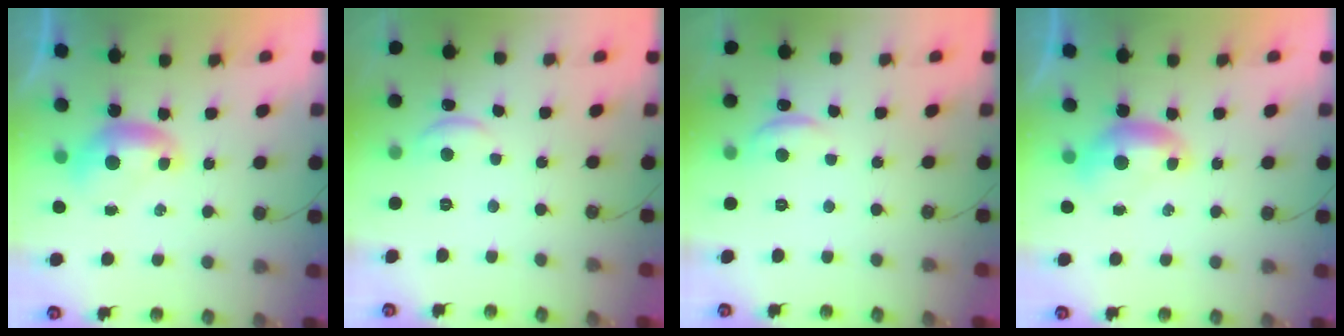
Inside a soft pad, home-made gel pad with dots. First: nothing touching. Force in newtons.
{"total": 0.5, "press": 0.4, "slide": 0.3}
{"total": 2.6, "press": 2.5, "slide": 0.7}
{"total": 0.0}